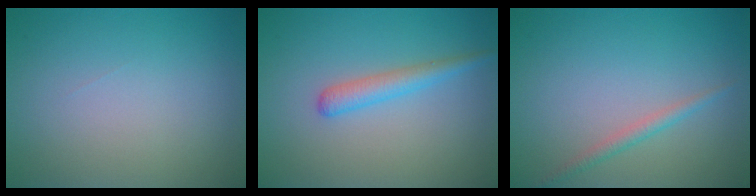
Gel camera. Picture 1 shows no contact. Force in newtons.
{"total": 2.2, "press": 2.2, "slide": 0.1}
{"total": 1.4, "press": 1.4, "slide": 0.0}